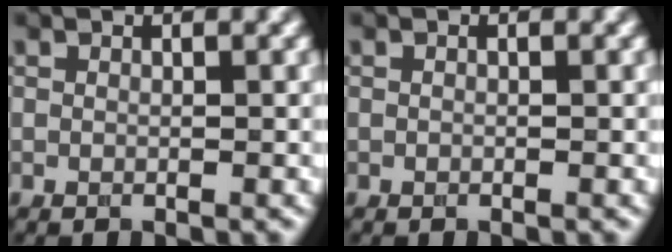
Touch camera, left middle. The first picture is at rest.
{"total": 0.0}